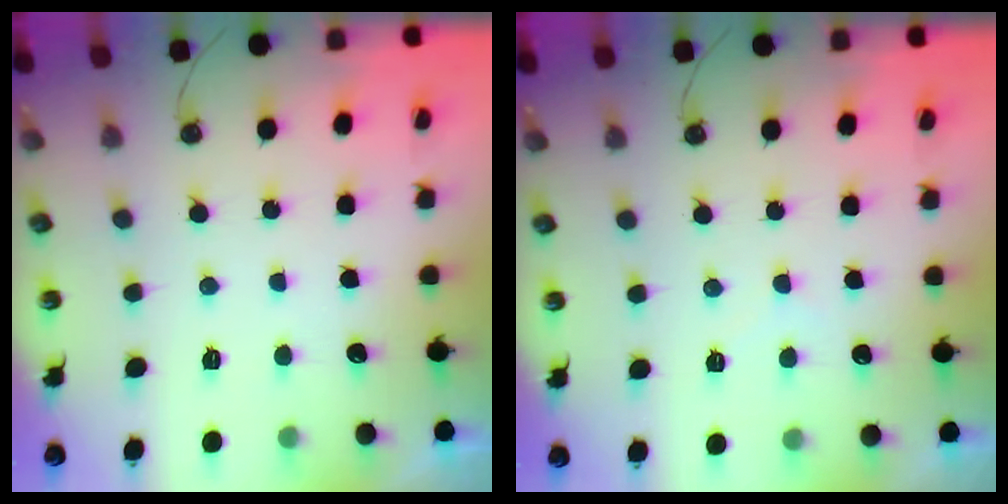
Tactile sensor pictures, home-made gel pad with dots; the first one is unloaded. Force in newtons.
{"total": 3.2, "press": 3.2, "slide": 0.5}